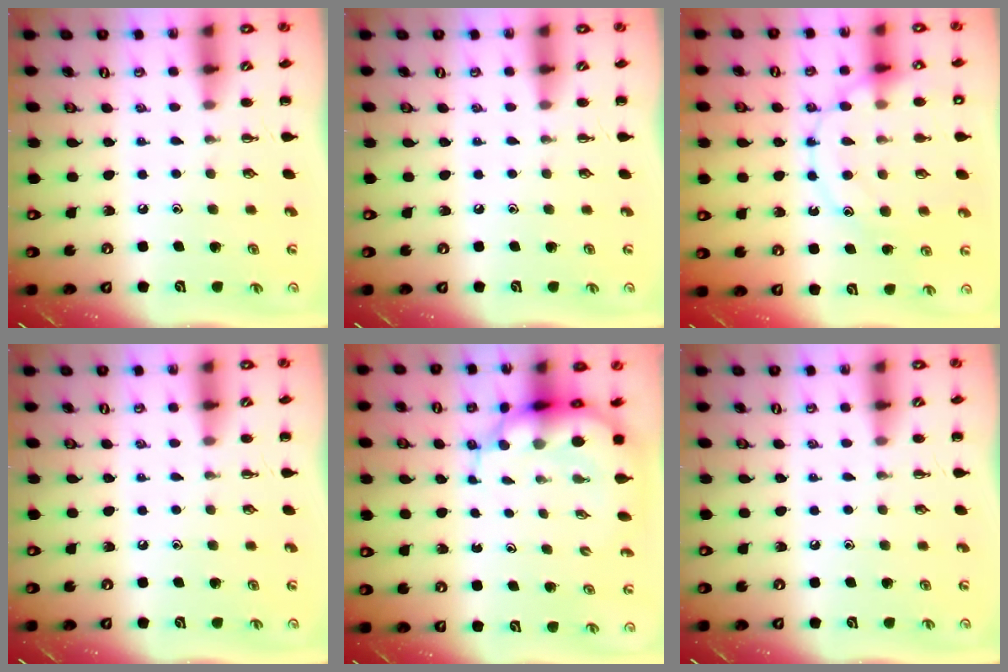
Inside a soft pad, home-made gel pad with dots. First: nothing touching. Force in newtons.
{"total": 0.0}
{"total": 15.7, "press": 15.7, "slide": 1.2}
{"total": 0.0}
{"total": 8.2, "press": 7.7, "slide": 2.8}
{"total": 0.0}